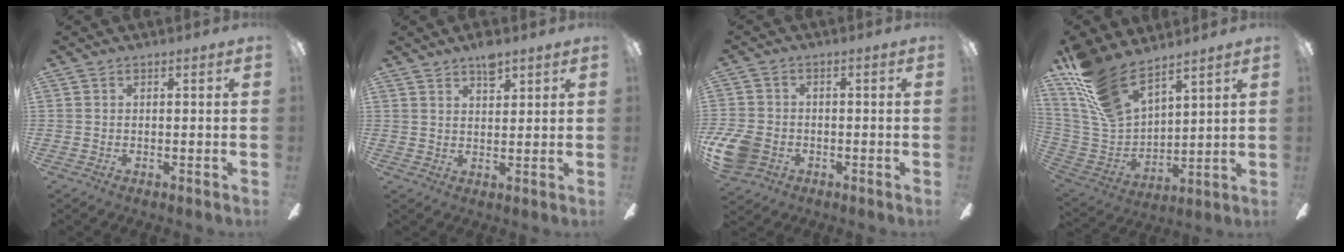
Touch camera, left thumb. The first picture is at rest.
{"total": 4.8, "force": [3.7, 2.1, 2.2], "torque": [-0.025, -0.022, 0.064]}
{"total": 8.2, "force": [-2.9, 6.2, 4.4], "torque": [-0.106, 0.017, -0.051]}
{"total": 16.0, "force": [12.6, 6.5, 7.5], "torque": [-0.195, -0.071, 0.236]}